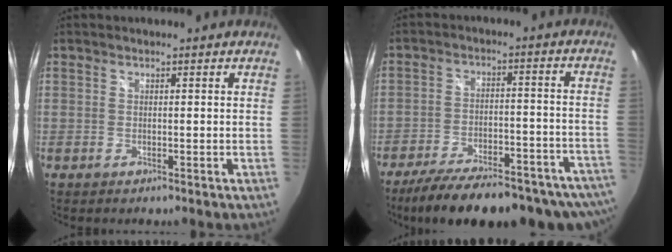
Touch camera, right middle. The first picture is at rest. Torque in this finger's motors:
{"motor_torque": [1.16, -0.97, 0.44, 0.10]}